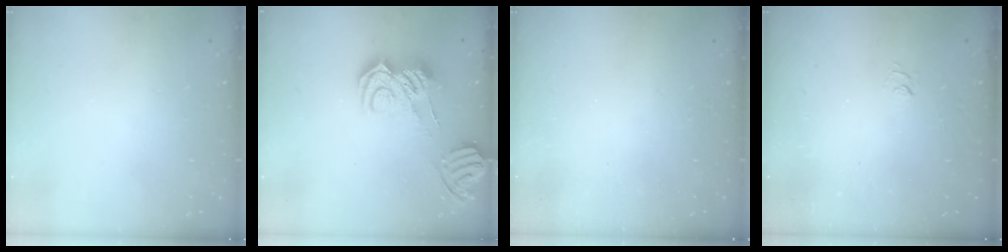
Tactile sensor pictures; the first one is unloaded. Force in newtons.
{"total": 13.6, "press": 13.6, "slide": 1.5}
{"total": 2.4, "press": 2.3, "slide": 0.8}
{"total": 1.9, "press": 1.5, "slide": 1.3}